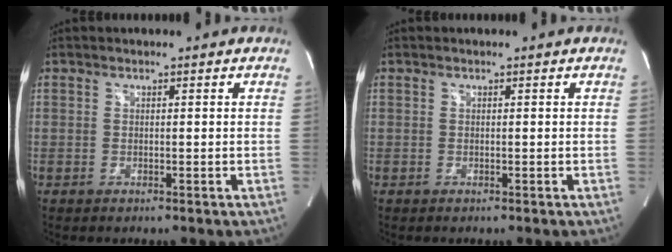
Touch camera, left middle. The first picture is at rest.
{"total": 0.0}